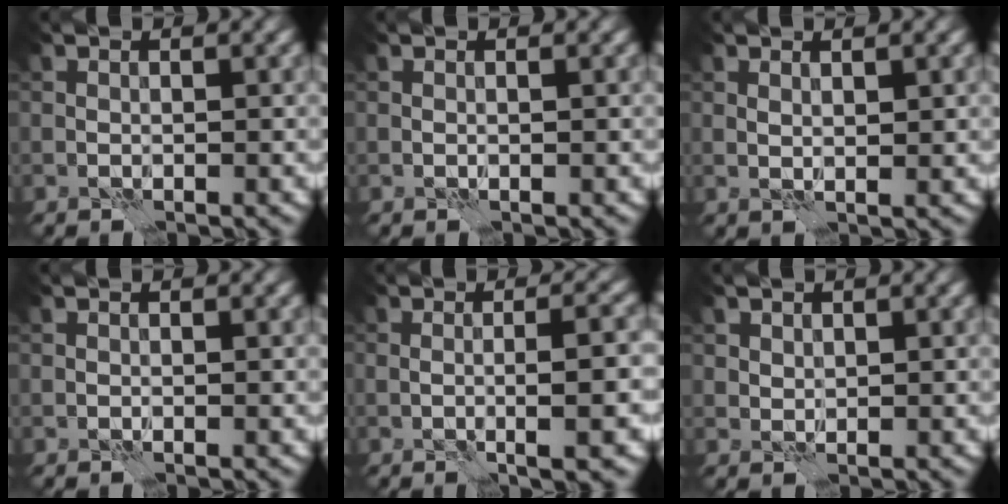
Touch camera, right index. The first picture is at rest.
{"total": 0.0}
{"total": 1.1, "force": [0.6, 0.2, 0.9], "torque": [-0.016, -0.003, 0.011]}
{"total": 0.0}
{"total": 4.3, "force": [-0.5, 1.0, 4.2], "torque": [-0.054, 0.006, -0.009]}
{"total": 1.2, "force": [0.7, 0.9, 0.4], "torque": [-0.006, -0.003, 0.015]}